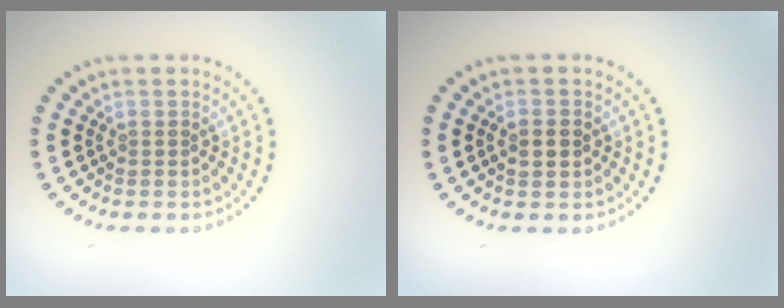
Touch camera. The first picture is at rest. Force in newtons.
{"total": 2.3, "press": 2.2, "slide": 0.1}